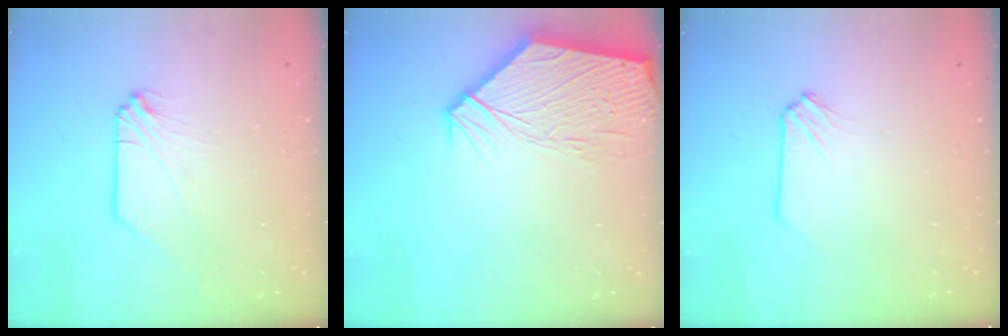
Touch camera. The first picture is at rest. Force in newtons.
{"total": 10.1, "press": 9.9, "slide": 1.7}
{"total": 0.0}